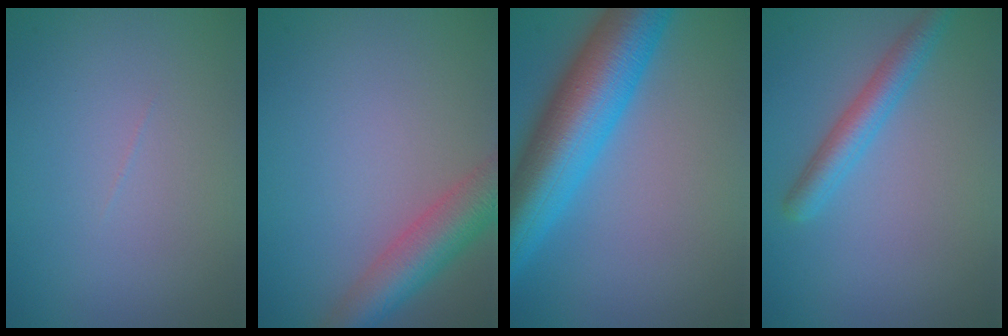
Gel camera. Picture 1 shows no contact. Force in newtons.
{"total": 5.3, "press": 5.3, "slide": 0.3}
{"total": 11.1, "press": 11.1, "slide": 0.3}
{"total": 3.0, "press": 3.0, "slide": 0.1}